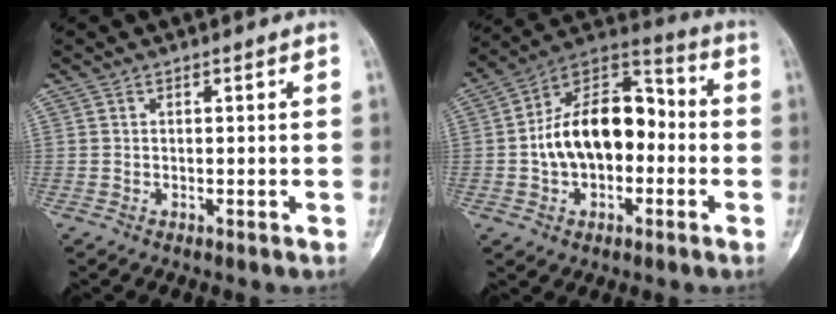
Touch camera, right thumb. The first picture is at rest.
{"total": 17.6, "force": [-1.3, 11.2, 13.5], "torque": [-0.194, 0.047, -0.030]}